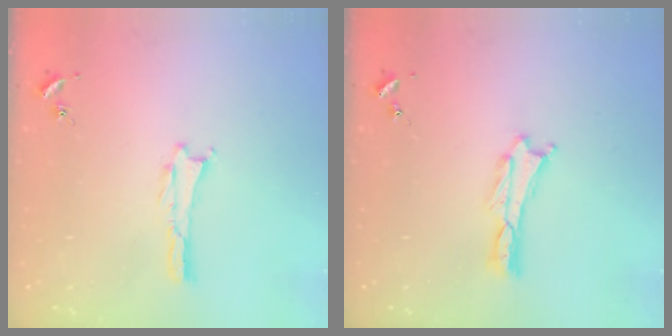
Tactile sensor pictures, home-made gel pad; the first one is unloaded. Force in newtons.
{"total": 0.0}